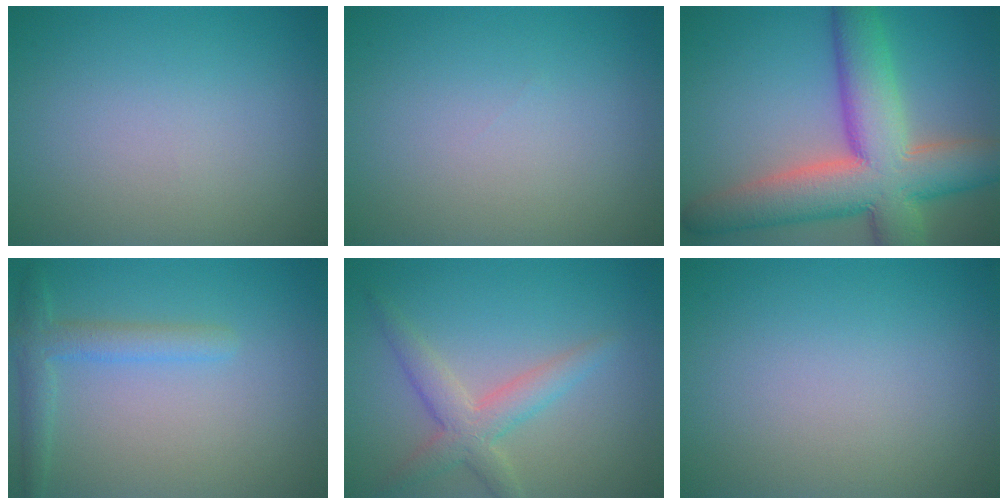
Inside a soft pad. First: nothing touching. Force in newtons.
{"total": 0.0}
{"total": 11.6, "press": 11.6, "slide": 1.0}
{"total": 2.6, "press": 2.6, "slide": 0.2}
{"total": 3.4, "press": 3.4, "slide": 0.1}
{"total": 0.0}